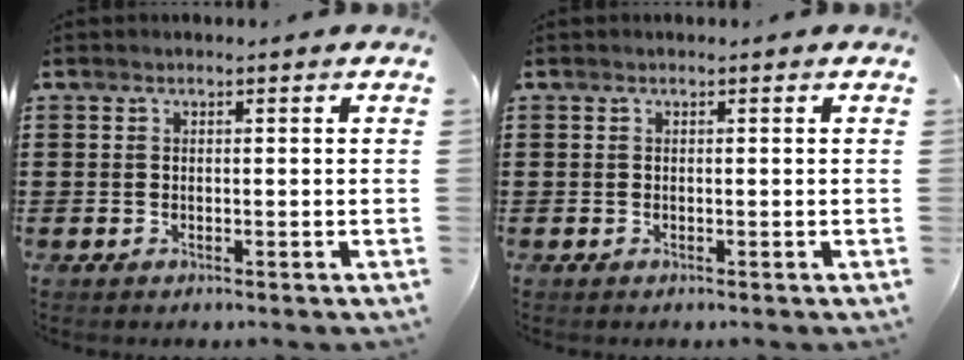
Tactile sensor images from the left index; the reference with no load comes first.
{"total": 0.0}